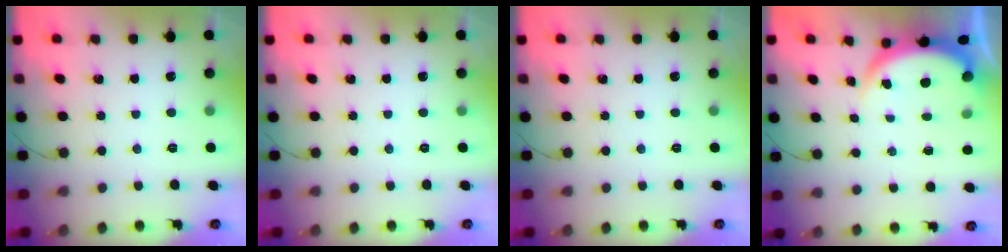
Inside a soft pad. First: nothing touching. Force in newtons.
{"total": 0.0}
{"total": 0.0}
{"total": 3.8, "press": 3.8, "slide": 0.1}